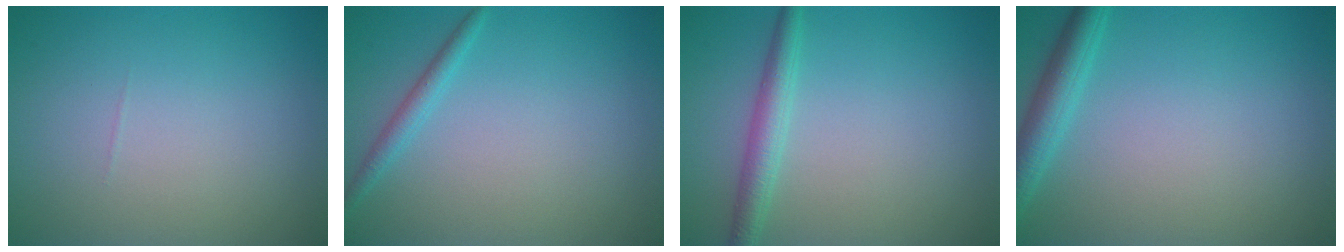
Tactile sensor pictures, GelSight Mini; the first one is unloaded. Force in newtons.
{"total": 1.5, "press": 1.5, "slide": 0.1}
{"total": 2.4, "press": 2.4, "slide": 0.1}
{"total": 3.0, "press": 3.0, "slide": 0.2}